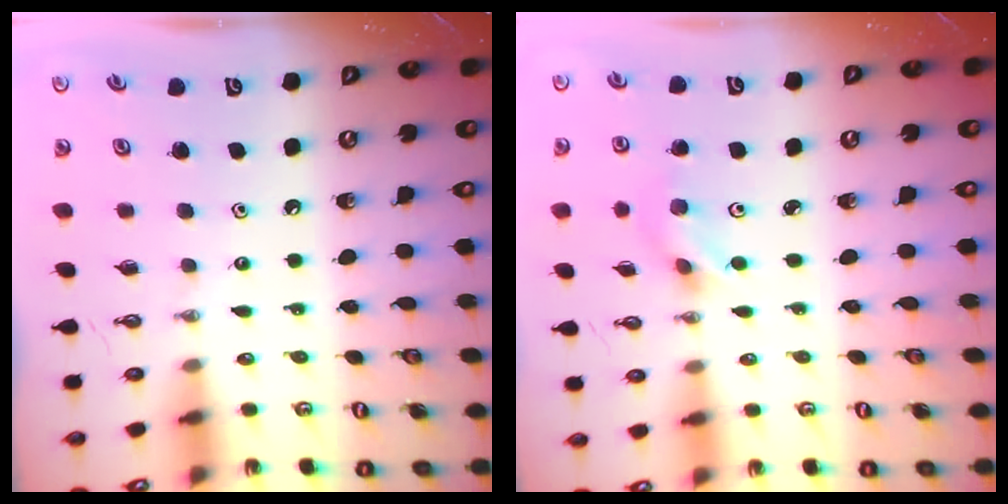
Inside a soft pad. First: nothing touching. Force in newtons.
{"total": 3.6, "press": 2.9, "slide": 2.1}